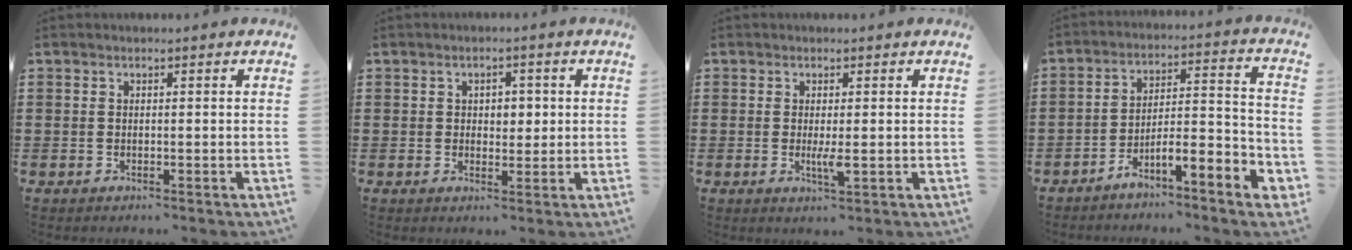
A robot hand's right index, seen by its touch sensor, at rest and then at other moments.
{"total": 2.5, "force": [0.3, 1.9, 1.6], "torque": [-0.028, 0.006, 0.000]}
{"total": 2.6, "force": [-0.3, 0.4, 2.5], "torque": [-0.045, -0.004, -0.005]}
{"total": 5.5, "force": [-4.8, -0.1, 2.6], "torque": [-0.043, -0.012, -0.098]}